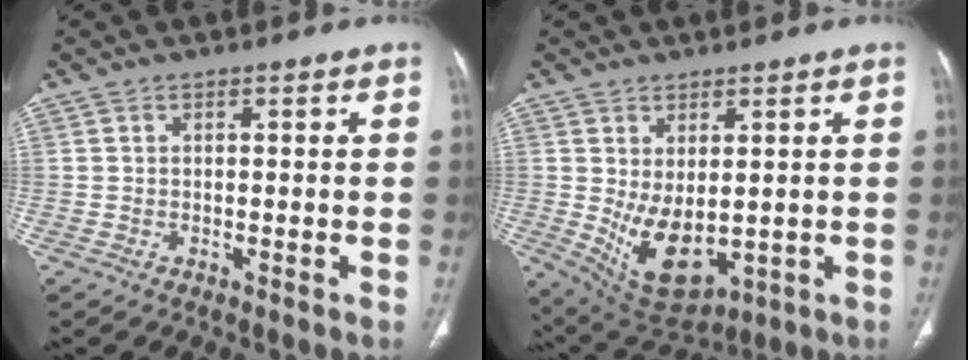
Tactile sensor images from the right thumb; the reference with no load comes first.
{"total": 10.4, "force": [-0.4, 5.7, 8.7], "torque": [-0.137, -0.017, 0.025]}